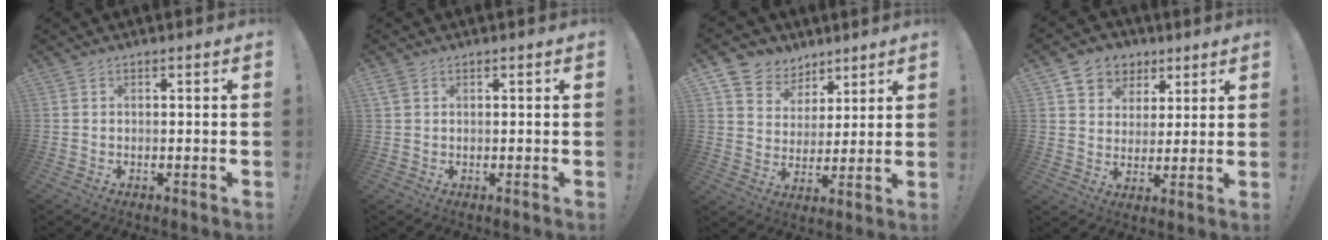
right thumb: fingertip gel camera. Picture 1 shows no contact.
{"total": 2.0, "force": [1.0, 1.3, 1.2], "torque": [-0.025, 0.003, 0.021]}
{"total": 8.2, "force": [4.9, 6.5, 0.8], "torque": [-0.012, -0.041, 0.100]}
{"total": 9.2, "force": [4.8, 7.5, 2.2], "torque": [-0.032, -0.027, 0.098]}